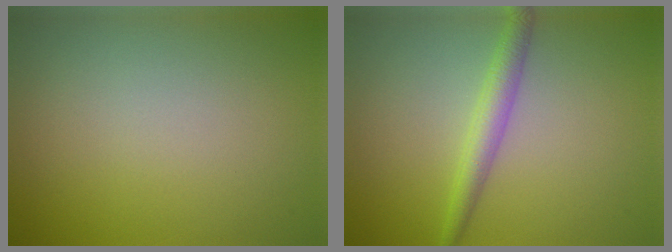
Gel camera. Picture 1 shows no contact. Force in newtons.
{"total": 2.4, "press": 2.4, "slide": 0.0}